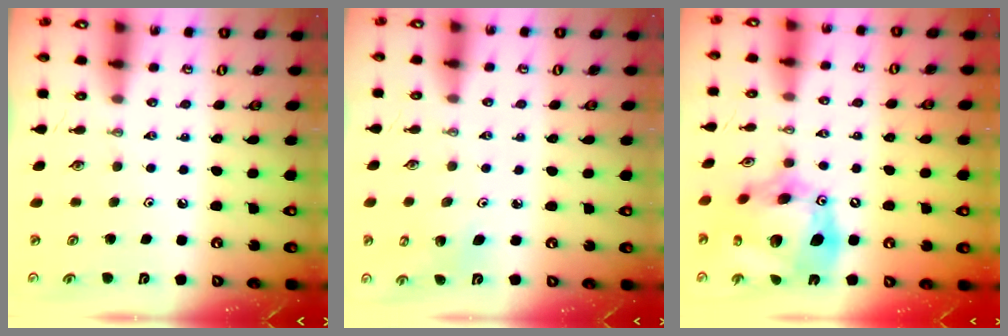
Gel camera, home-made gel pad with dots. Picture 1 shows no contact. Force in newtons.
{"total": 3.0, "press": 2.9, "slide": 0.4}
{"total": 21.6, "press": 21.5, "slide": 2.3}